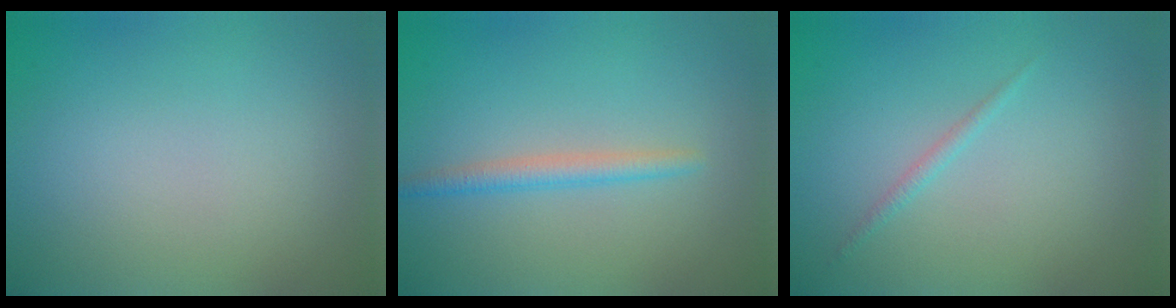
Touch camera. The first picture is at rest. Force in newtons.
{"total": 1.9, "press": 1.9, "slide": 0.1}
{"total": 0.7, "press": 0.7, "slide": 0.1}